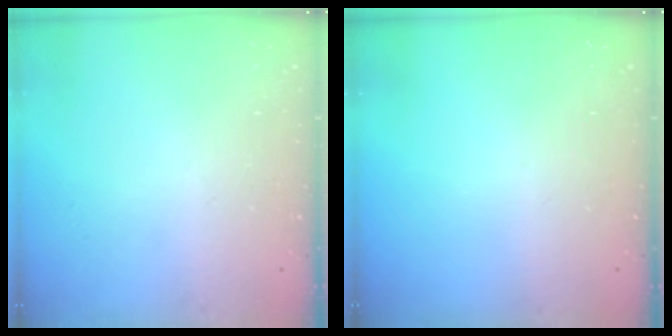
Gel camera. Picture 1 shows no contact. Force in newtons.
{"total": 0.0}